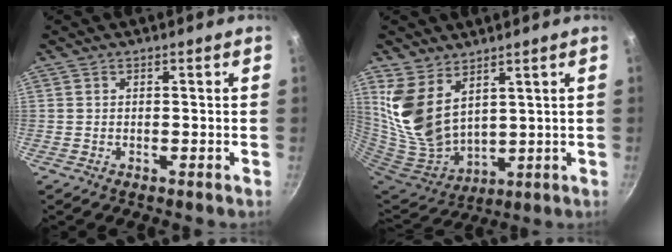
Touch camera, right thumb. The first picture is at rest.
{"total": 13.0, "force": [6.8, 7.6, 8.1], "torque": [-0.156, -0.065, 0.155]}